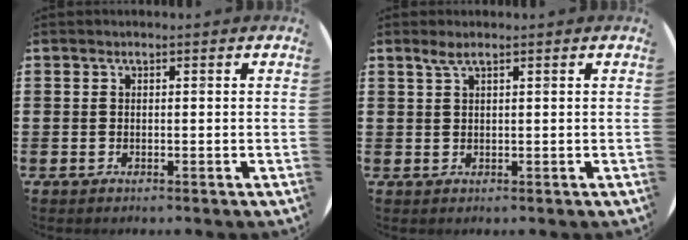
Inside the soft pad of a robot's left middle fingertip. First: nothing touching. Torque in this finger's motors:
{"motor_torque": [0.35, 0.31, 0.12, 0.00]}